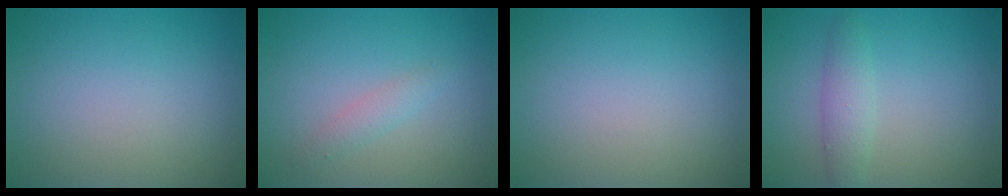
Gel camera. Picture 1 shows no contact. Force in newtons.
{"total": 1.3, "press": 1.3, "slide": 0.0}
{"total": 0.0}
{"total": 2.4, "press": 2.4, "slide": 0.2}